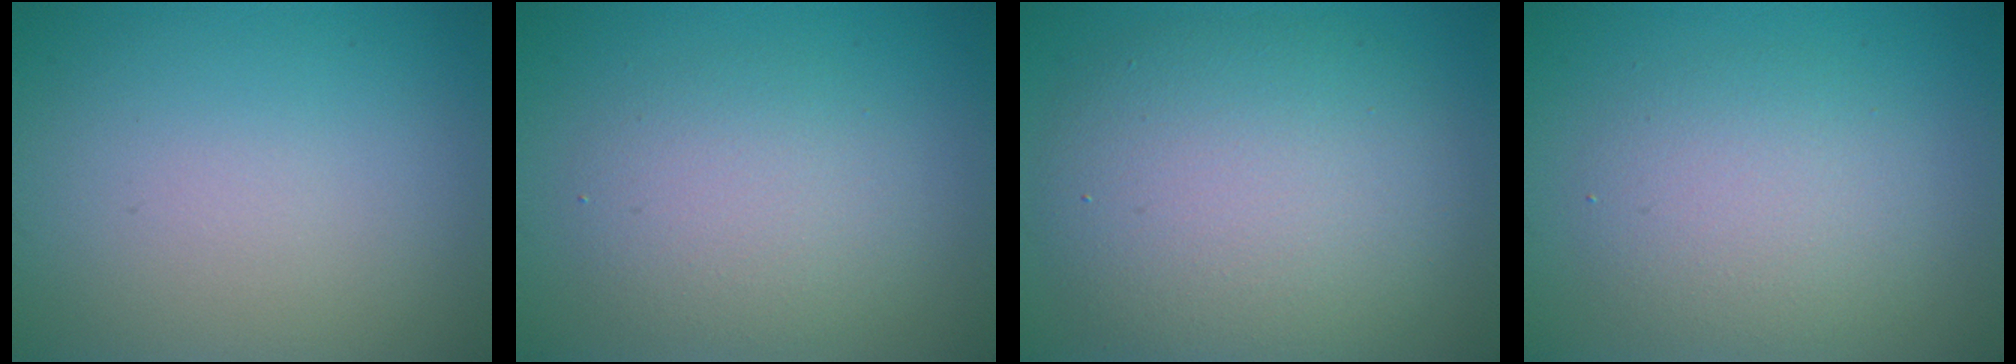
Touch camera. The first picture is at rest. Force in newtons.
{"total": 3.5, "press": 3.5, "slide": 0.1}
{"total": 8.6, "press": 8.6, "slide": 0.3}
{"total": 4.0, "press": 4.0, "slide": 0.1}